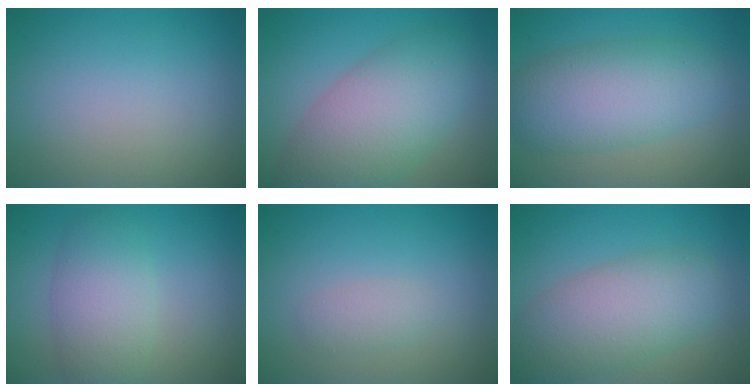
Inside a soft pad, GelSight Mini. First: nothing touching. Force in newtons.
{"total": 8.0, "press": 8.0, "slide": 0.2}
{"total": 6.9, "press": 6.9, "slide": 0.1}
{"total": 4.4, "press": 4.4, "slide": 0.4}
{"total": 1.4, "press": 1.4, "slide": 0.1}
{"total": 6.6, "press": 6.6, "slide": 0.4}